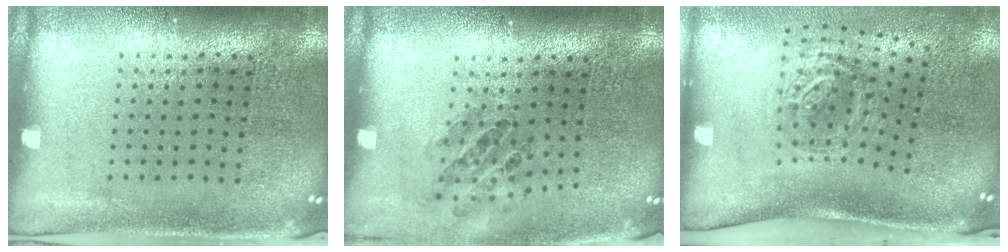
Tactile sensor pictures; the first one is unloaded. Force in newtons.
{"total": 0.9, "press": 0.9, "slide": 0.1}
{"total": 1.8, "press": 1.2, "slide": 1.3}